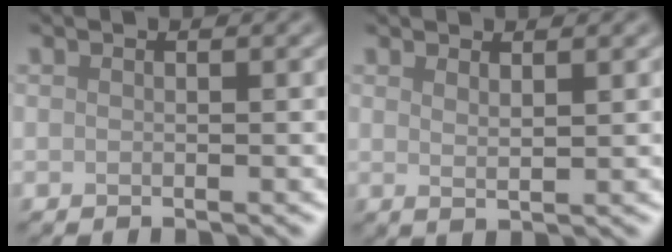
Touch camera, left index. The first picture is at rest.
{"total": 1.5, "force": [1.0, 0.4, 1.1], "torque": [-0.015, -0.003, 0.016]}